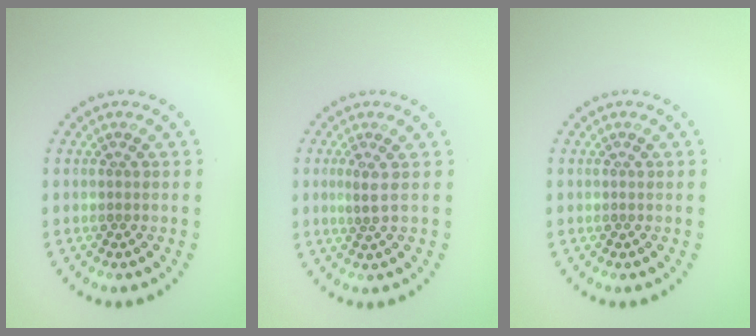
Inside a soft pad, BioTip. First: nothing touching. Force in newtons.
{"total": 1.4, "press": 1.0, "slide": 0.9}
{"total": 0.0}